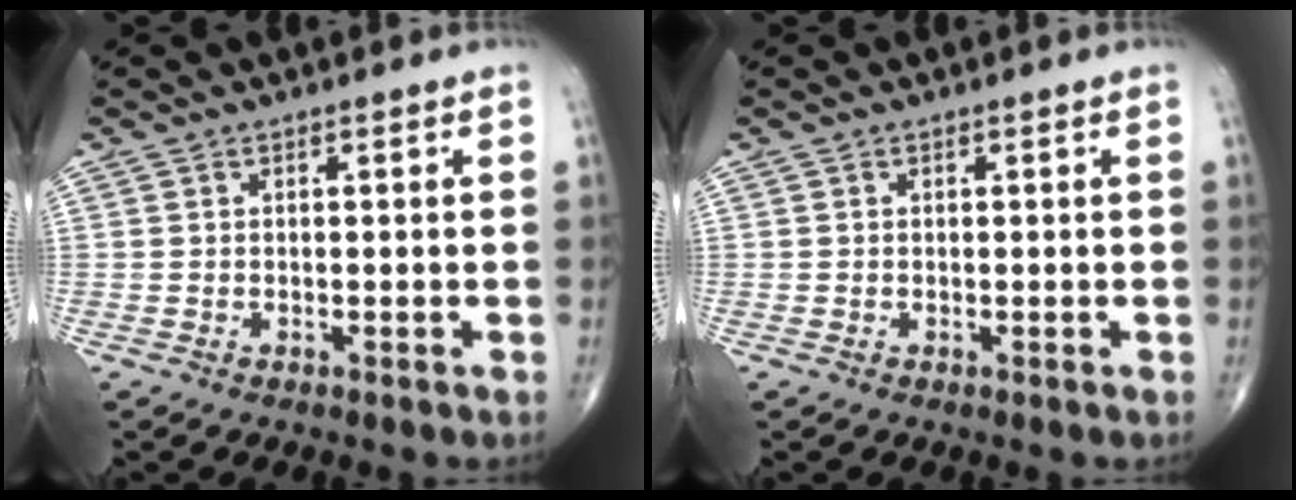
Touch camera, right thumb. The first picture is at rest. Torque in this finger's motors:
{"motor_torque": [-0.18, 0.00, -0.17, -0.05, 0.03]}